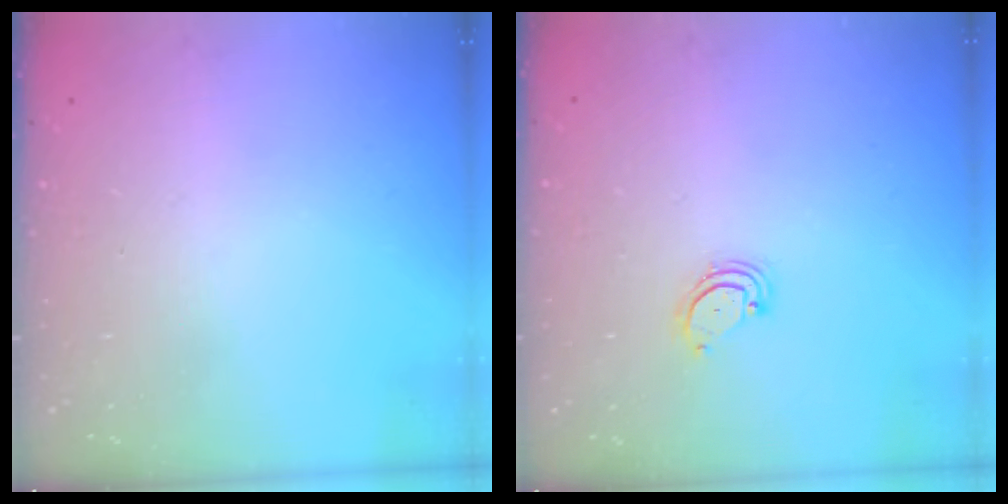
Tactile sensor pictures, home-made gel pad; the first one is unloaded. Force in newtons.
{"total": 3.0, "press": 3.0, "slide": 0.4}